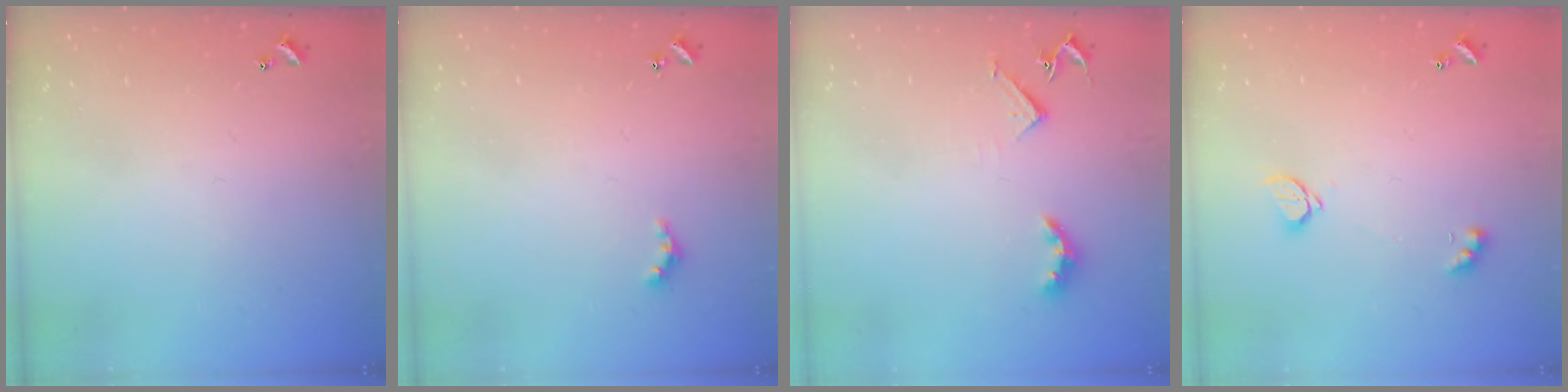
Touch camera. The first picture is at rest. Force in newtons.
{"total": 2.5, "press": 2.4, "slide": 0.4}
{"total": 4.4, "press": 4.3, "slide": 0.7}
{"total": 2.1, "press": 2.0, "slide": 0.5}